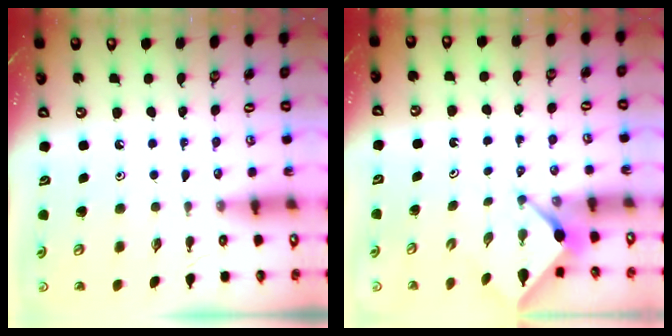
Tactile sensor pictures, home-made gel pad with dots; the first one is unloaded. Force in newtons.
{"total": 2.5, "press": 2.5, "slide": 0.3}